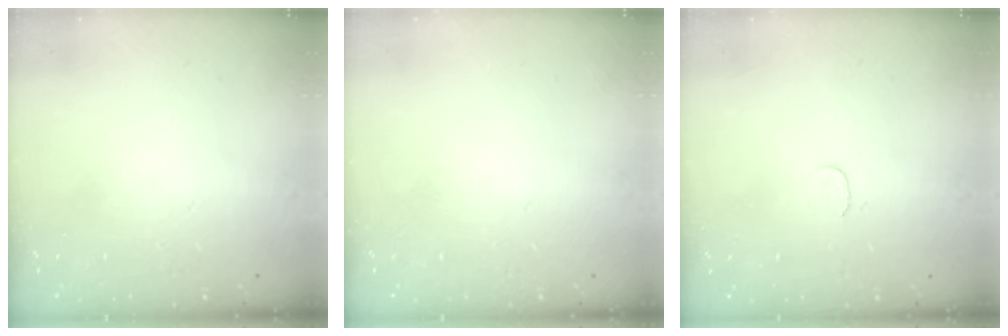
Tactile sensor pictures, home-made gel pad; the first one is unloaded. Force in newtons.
{"total": 0.0}
{"total": 3.9, "press": 3.9, "slide": 0.3}